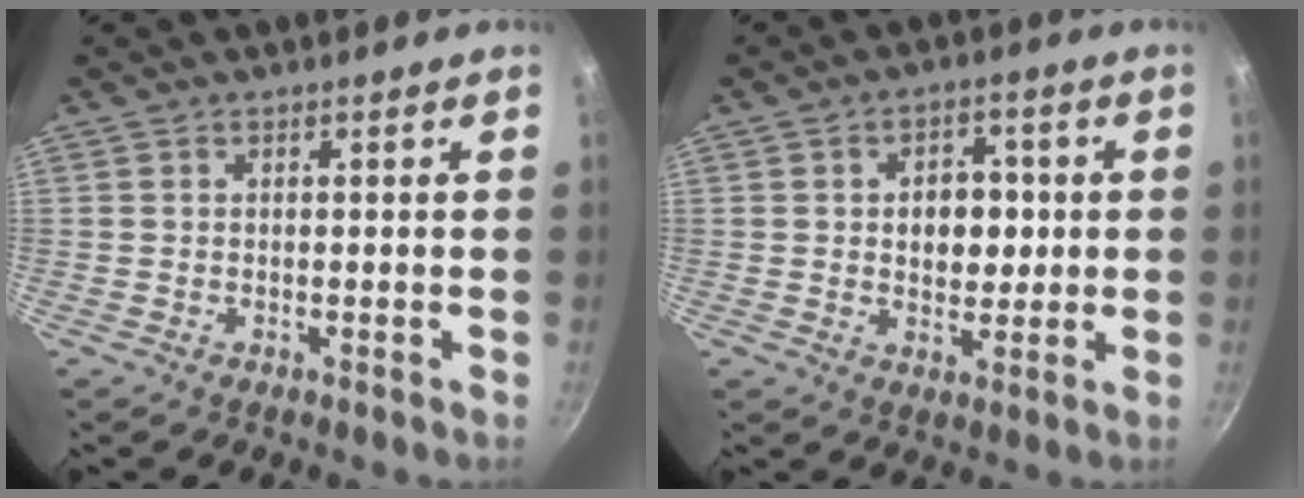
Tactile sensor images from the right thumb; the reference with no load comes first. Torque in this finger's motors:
{"motor_torque": [-0.17, 0.39, 0.17, 0.24, 0.04]}